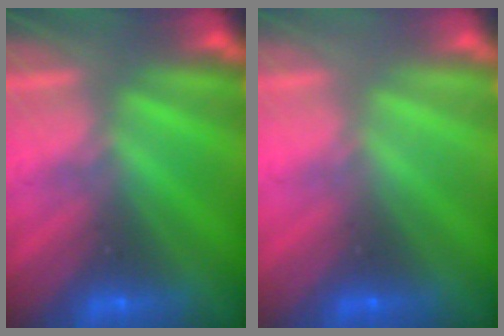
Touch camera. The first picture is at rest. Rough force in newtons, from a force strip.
{"total": 3.2}